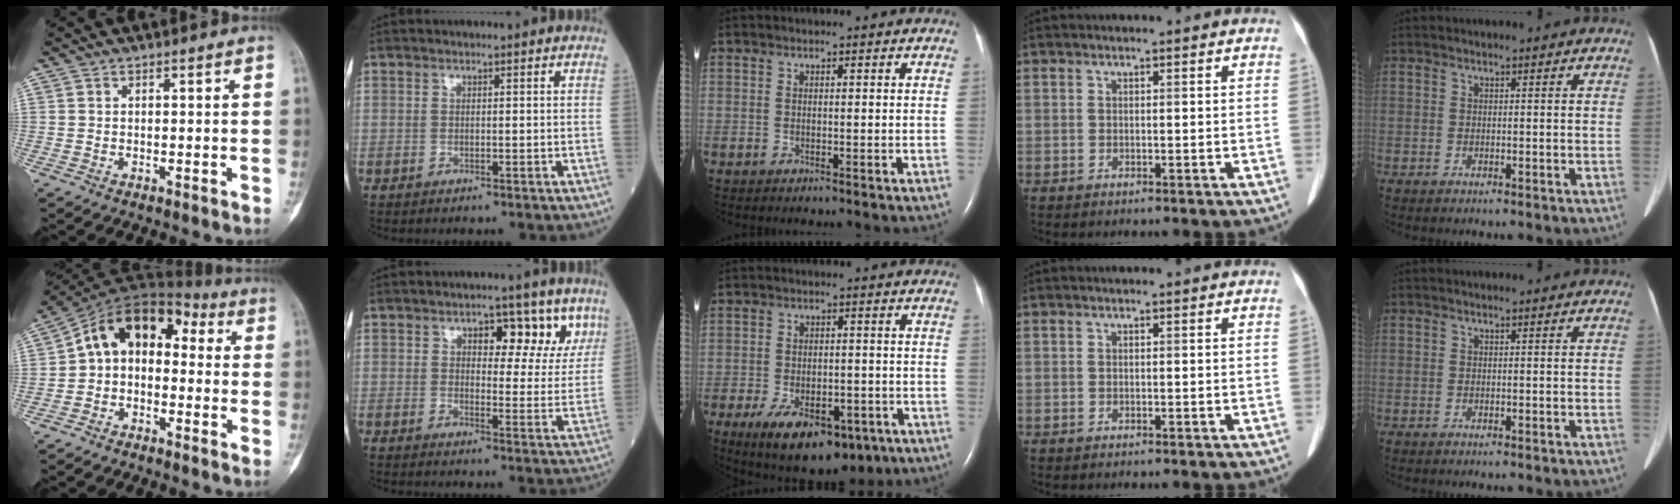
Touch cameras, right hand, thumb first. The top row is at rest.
{"thumb": {"total": 11.5, "force": [0.2, 8.2, 8.1], "torque": [-0.102, 0.053, -0.018]}, "index": {"total": 8.4, "force": [4.8, 4.0, 5.7], "torque": [-0.052, 0.003, 0.063]}, "middle": {"total": 13.8, "force": [-7.9, 6.9, 9.1], "torque": [-0.151, -0.009, -0.107]}}